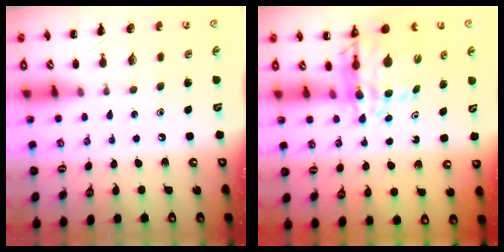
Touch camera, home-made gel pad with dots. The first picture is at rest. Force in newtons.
{"total": 10.2, "press": 9.6, "slide": 3.5}